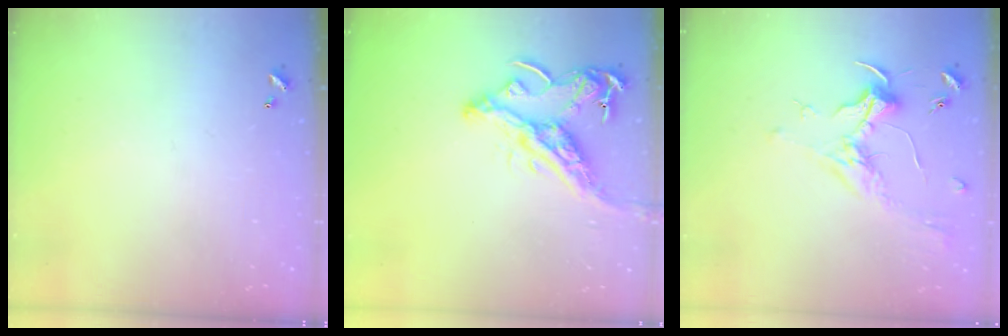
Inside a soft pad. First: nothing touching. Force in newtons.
{"total": 15.3, "press": 15.2, "slide": 1.8}
{"total": 1.8, "press": 1.6, "slide": 0.7}